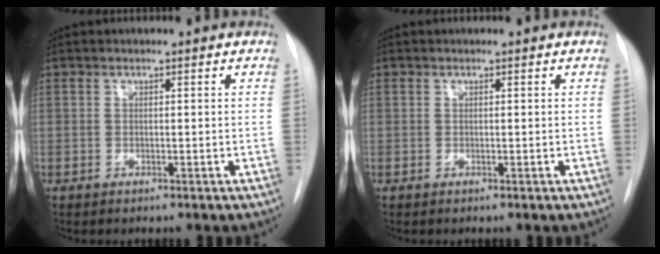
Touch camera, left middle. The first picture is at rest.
{"total": 0.0}